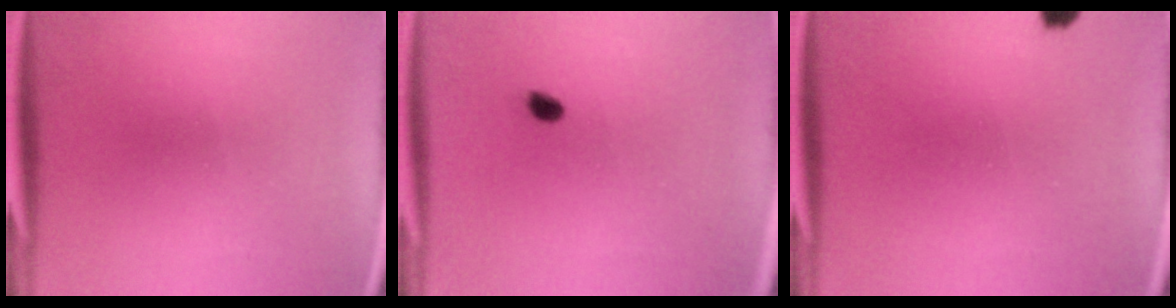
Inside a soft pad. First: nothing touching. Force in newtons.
{"total": 1.6}
{"total": 2.2}